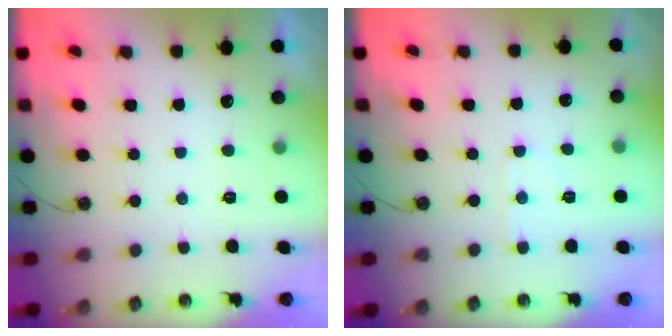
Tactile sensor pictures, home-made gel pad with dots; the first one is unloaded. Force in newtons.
{"total": 2.5, "press": 2.5, "slide": 0.4}